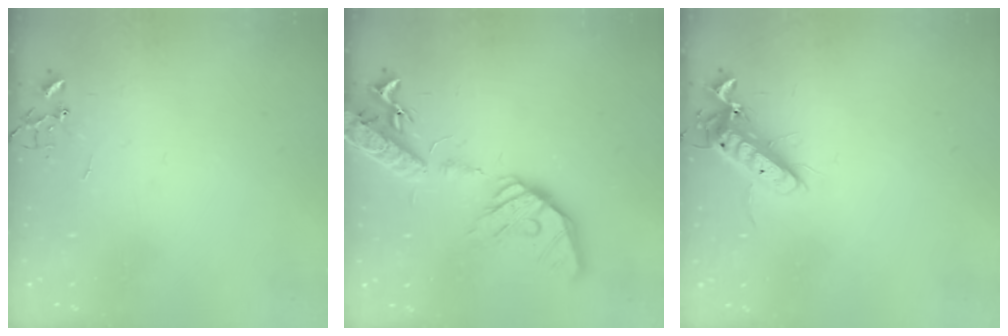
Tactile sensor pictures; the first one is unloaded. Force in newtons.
{"total": 22.7, "press": 22.4, "slide": 3.7}
{"total": 12.5, "press": 12.4, "slide": 1.6}